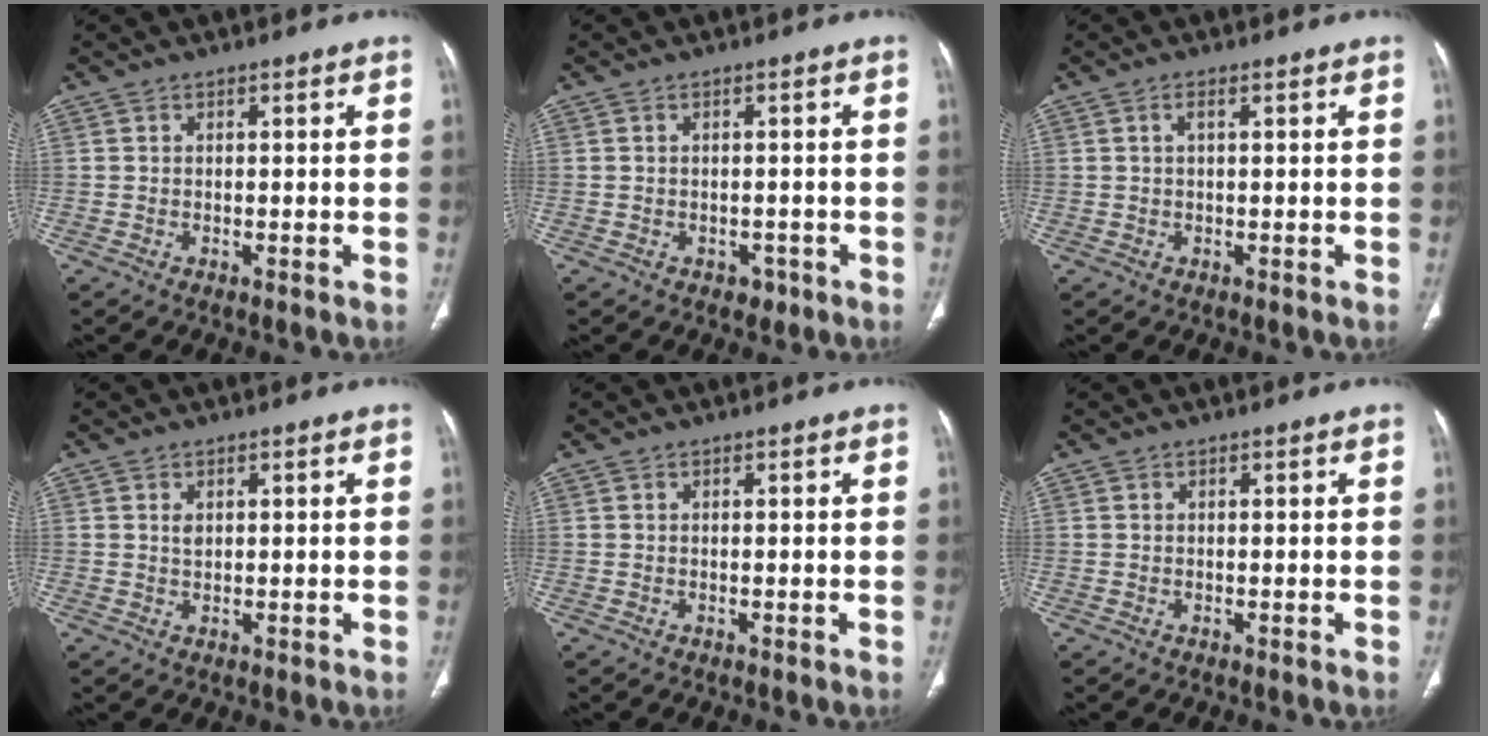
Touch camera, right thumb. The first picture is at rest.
{"total": 1.7, "force": [-0.9, 1.4, 0.7], "torque": [-0.001, 0.004, -0.008]}
{"total": 1.3, "force": [0.4, 0.4, 1.1], "torque": [-0.026, 0.005, 0.007]}
{"total": 1.4, "force": [0.5, 0.9, 0.9], "torque": [-0.011, -0.003, 0.013]}
{"total": 0.0}
{"total": 0.0}